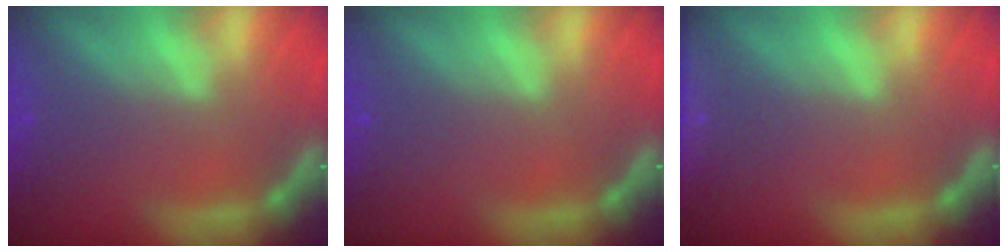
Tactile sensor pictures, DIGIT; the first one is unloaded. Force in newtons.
{"total": 0.0}
{"total": 2.9}